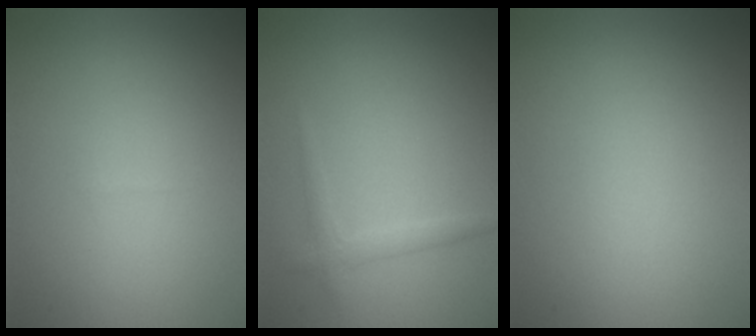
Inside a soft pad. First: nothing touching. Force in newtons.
{"total": 1.3, "press": 1.3, "slide": 0.0}
{"total": 0.0}